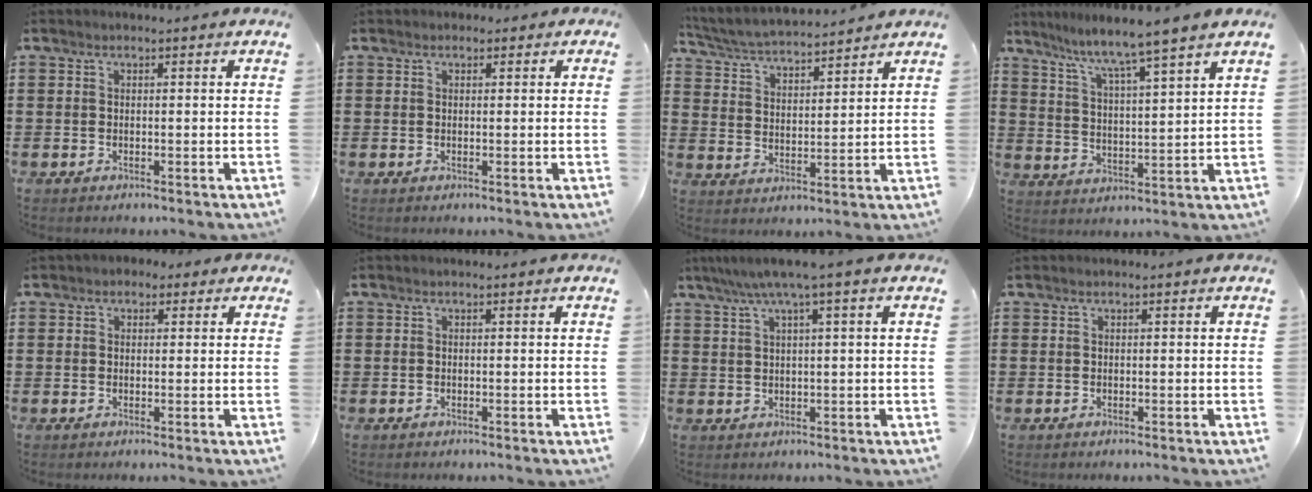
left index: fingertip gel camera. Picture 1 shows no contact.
{"total": 0.8, "force": [0.2, 0.7, 0.3], "torque": [-0.008, 0.006, 0.002]}
{"total": 4.0, "force": [3.9, 0.3, 1.0], "torque": [-0.040, -0.029, 0.060]}
{"total": 5.4, "force": [4.7, -1.5, 2.2], "torque": [-0.065, -0.040, 0.070]}
{"total": 1.5, "force": [0.6, 1.3, 0.5], "torque": [-0.014, 0.009, 0.009]}
{"total": 0.0}
{"total": 4.0, "force": [1.9, -0.4, 3.4], "torque": [-0.069, 0.001, 0.031]}
{"total": 0.0}